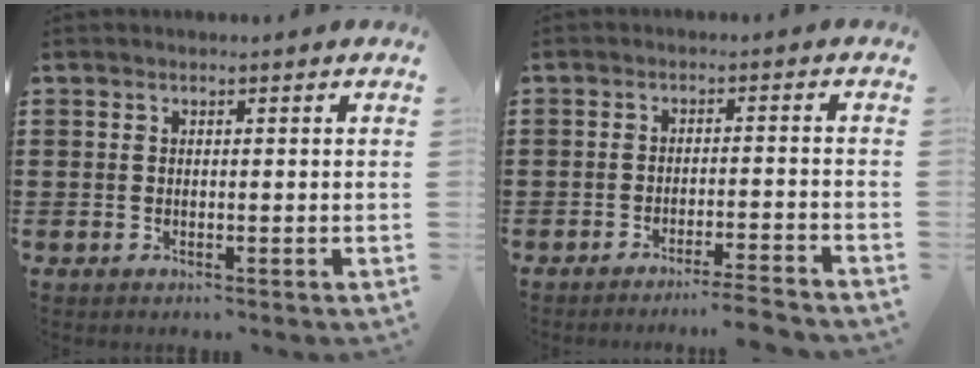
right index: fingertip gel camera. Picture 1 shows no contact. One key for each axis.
{"total": 3.5, "fx": -3.3, "fy": -0.5, "fz": 1.1, "tx": -0.019, "ty": -0.008, "tz": -0.066}